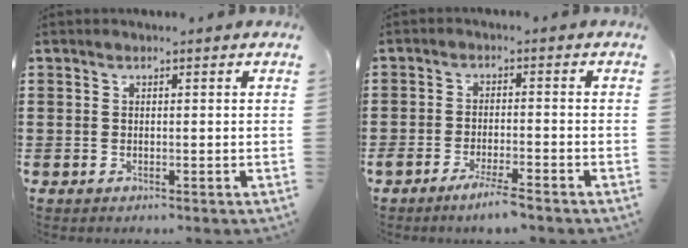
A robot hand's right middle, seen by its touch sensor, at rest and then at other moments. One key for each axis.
{"total": 3.7, "fx": -2.8, "fy": 0.2, "fz": 2.4, "tx": -0.043, "ty": -0.004, "tz": -0.050}